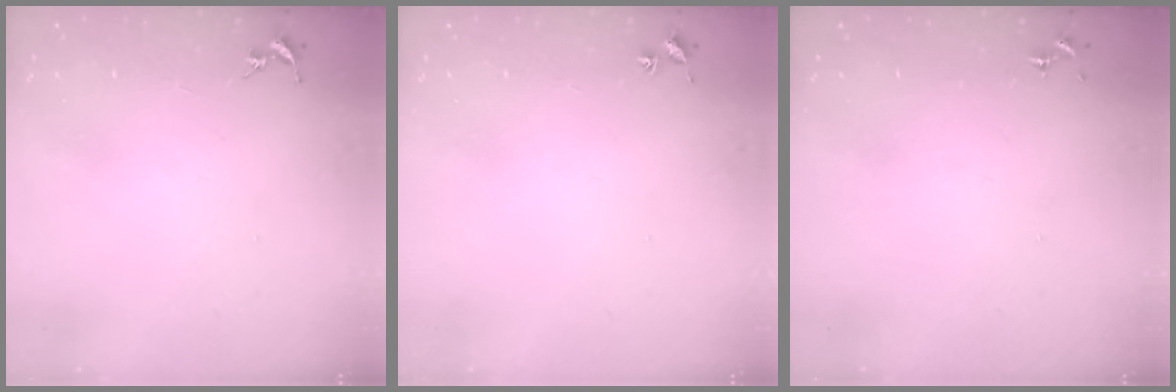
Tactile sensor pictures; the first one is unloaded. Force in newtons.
{"total": 1.8, "press": 1.8, "slide": 0.2}
{"total": 0.0}